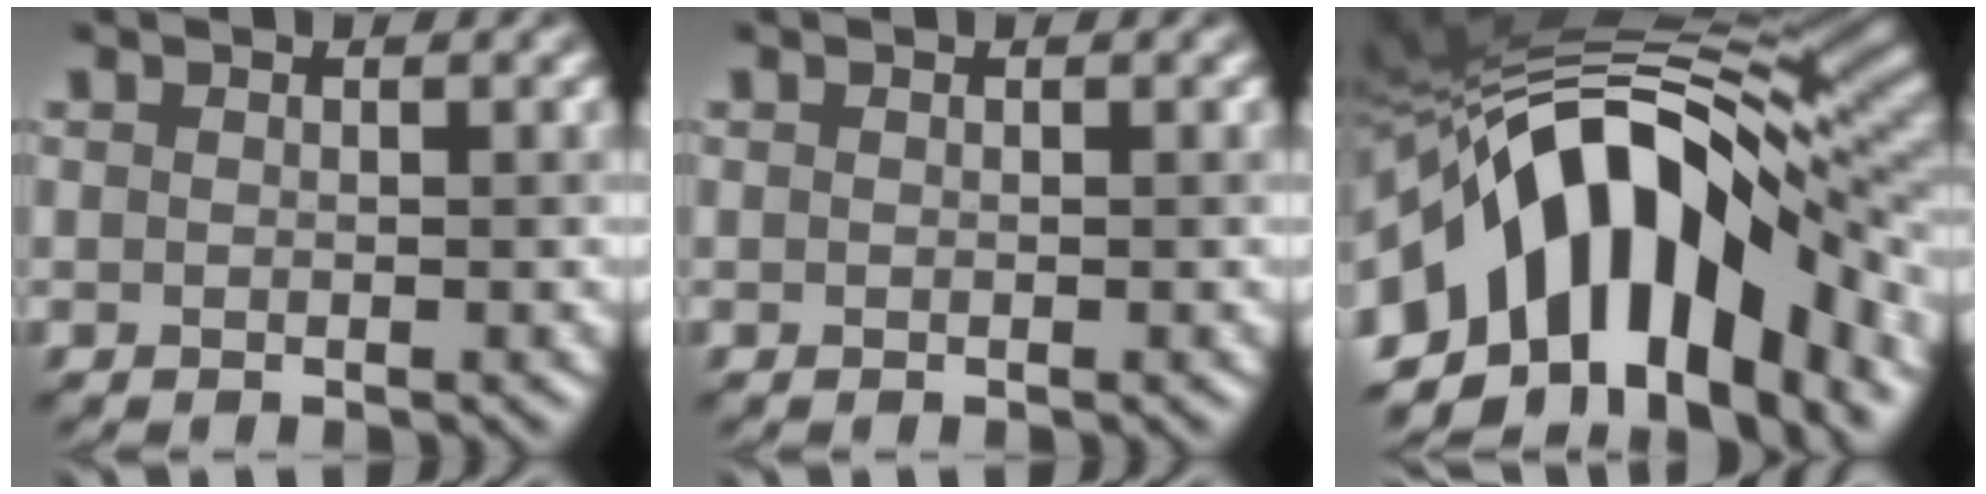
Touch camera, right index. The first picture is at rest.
{"total": 0.0}
{"total": 15.2, "force": [-4.0, 8.1, 12.3], "torque": [-0.184, 0.026, -0.082]}